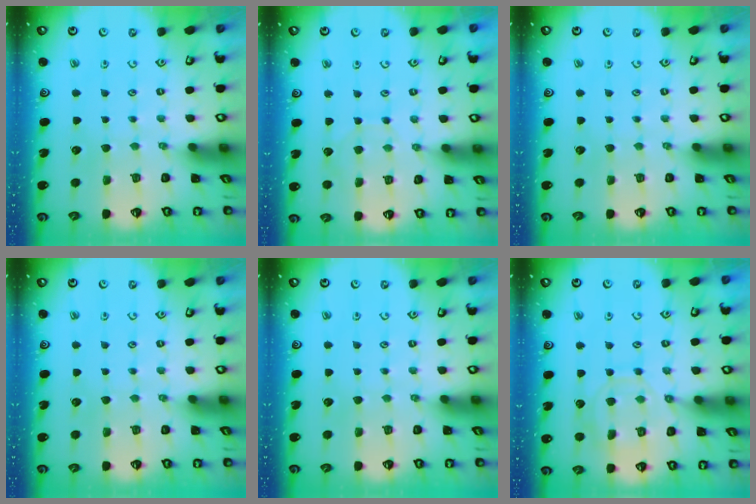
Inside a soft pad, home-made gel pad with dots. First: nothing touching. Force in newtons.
{"total": 4.4, "press": 4.4, "slide": 0.4}
{"total": 0.0}
{"total": 0.0}
{"total": 0.0}
{"total": 10.8, "press": 10.7, "slide": 1.0}